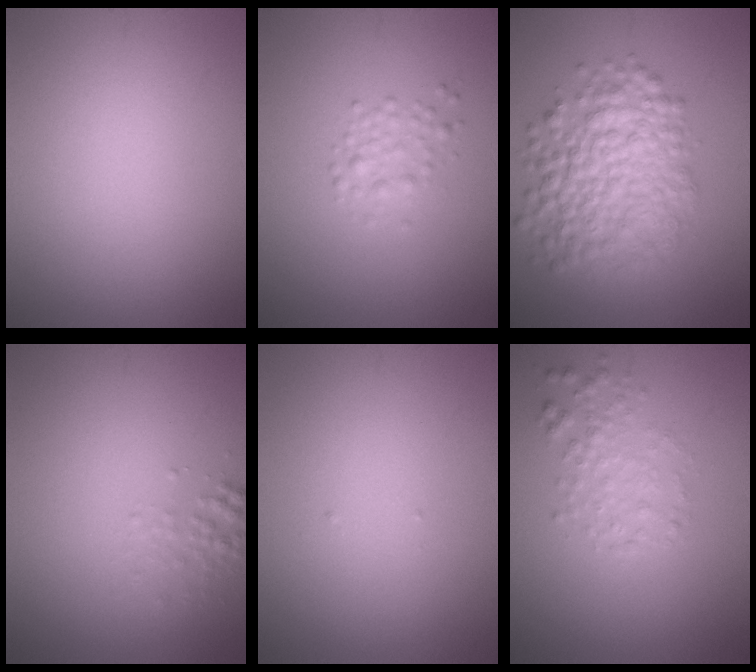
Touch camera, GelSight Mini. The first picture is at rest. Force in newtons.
{"total": 2.2, "press": 2.2, "slide": 0.1}
{"total": 7.0, "press": 7.0, "slide": 0.2}
{"total": 1.3, "press": 1.3, "slide": 0.1}
{"total": 0.0}
{"total": 2.1, "press": 2.1, "slide": 0.0}